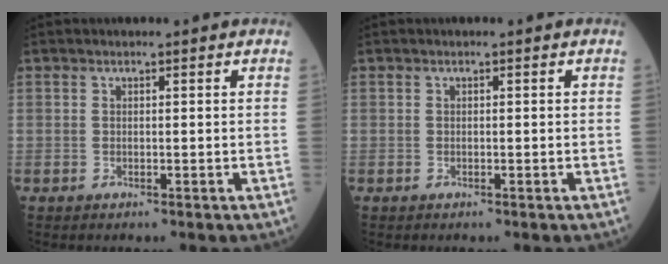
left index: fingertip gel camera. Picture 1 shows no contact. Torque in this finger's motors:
{"motor_torque": [0.00, 0.00, 0.00, 0.00]}